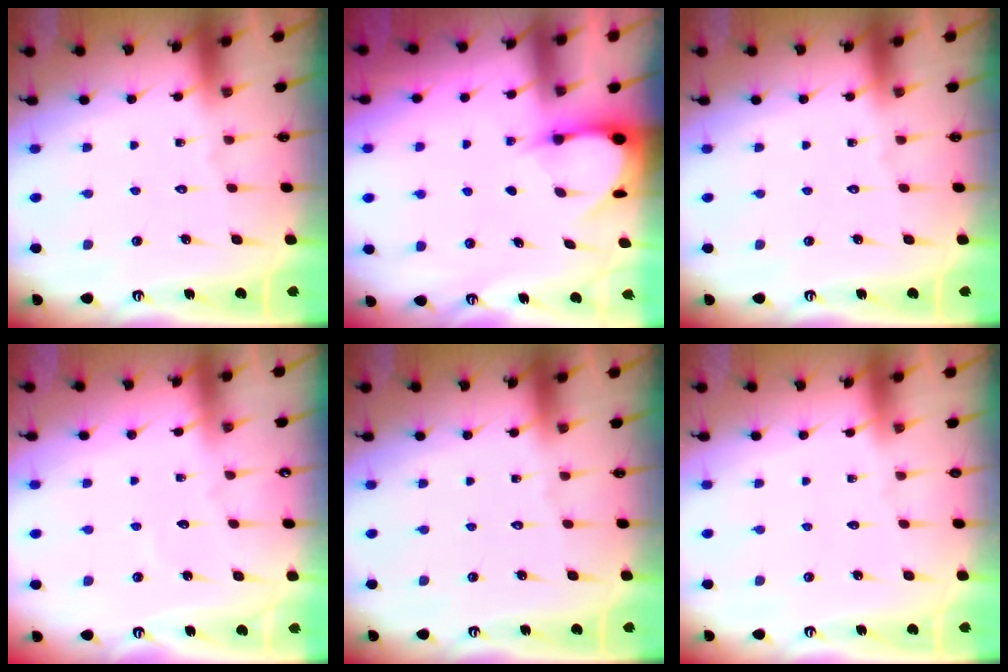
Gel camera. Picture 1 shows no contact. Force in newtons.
{"total": 3.5, "press": 3.5, "slide": 0.4}
{"total": 0.0}
{"total": 2.7, "press": 2.7, "slide": 0.2}
{"total": 0.0}
{"total": 0.0}